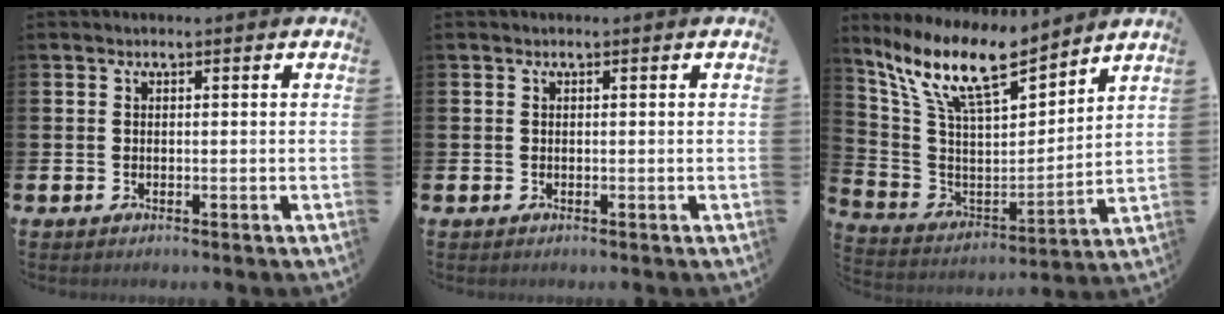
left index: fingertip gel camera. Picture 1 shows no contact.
{"total": 0.0}
{"total": 12.5, "force": [10.3, 3.0, 6.4], "torque": [-0.165, -0.058, 0.183]}